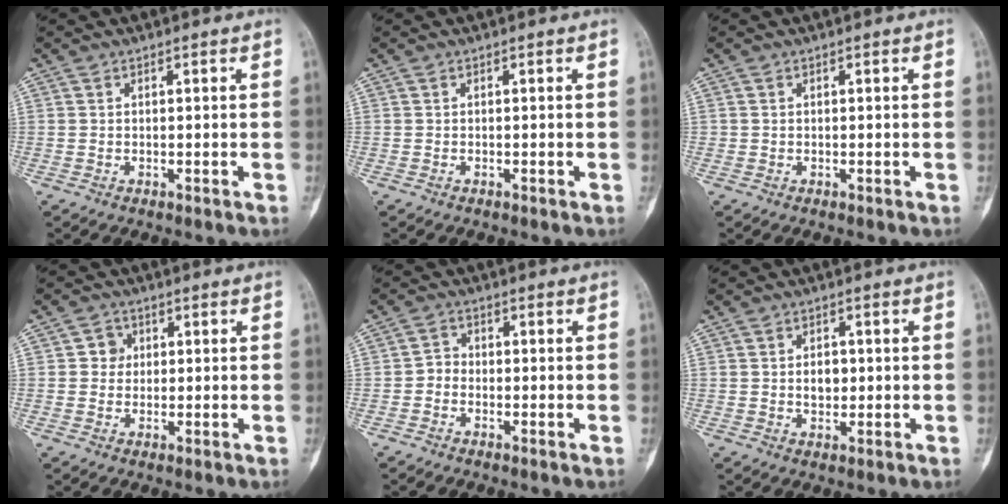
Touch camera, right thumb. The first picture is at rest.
{"total": 0.0}
{"total": 0.0}
{"total": 3.1, "force": [0.5, 2.9, 1.0], "torque": [0.006, 0.005, 0.003]}
{"total": 2.2, "force": [-0.9, 1.7, 0.9], "torque": [-0.003, 0.009, -0.027]}
{"total": 3.5, "force": [0.1, 2.5, 2.5], "torque": [-0.023, 0.003, 0.003]}